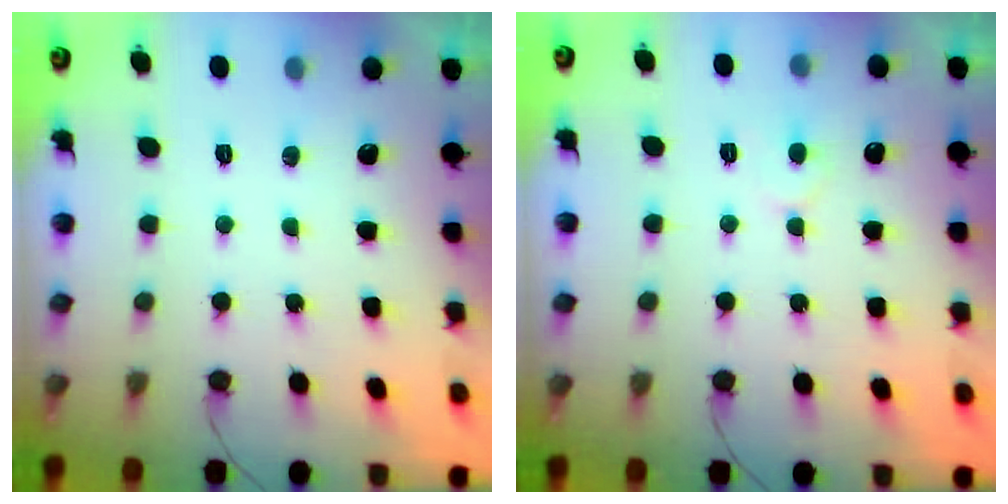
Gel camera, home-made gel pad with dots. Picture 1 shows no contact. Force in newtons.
{"total": 4.3, "press": 4.3, "slide": 0.5}